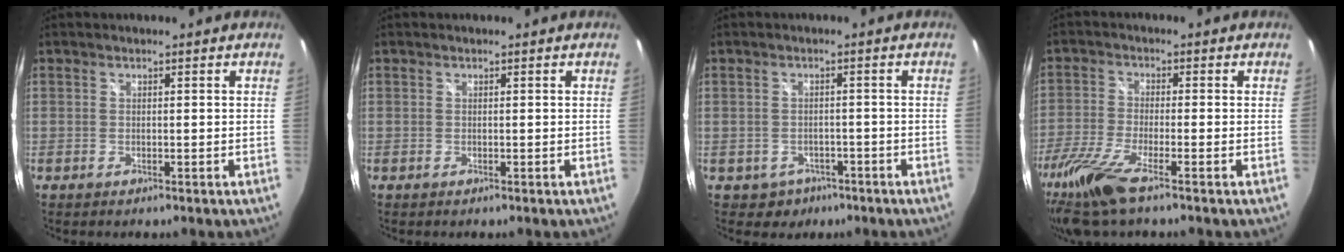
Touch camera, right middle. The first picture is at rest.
{"total": 0.0}
{"total": 4.5, "force": [-2.4, 3.7, 0.8], "torque": [-0.029, 0.003, -0.025]}
{"total": 10.5, "force": [-7.4, 1.2, 7.4], "torque": [-0.175, -0.040, -0.142]}